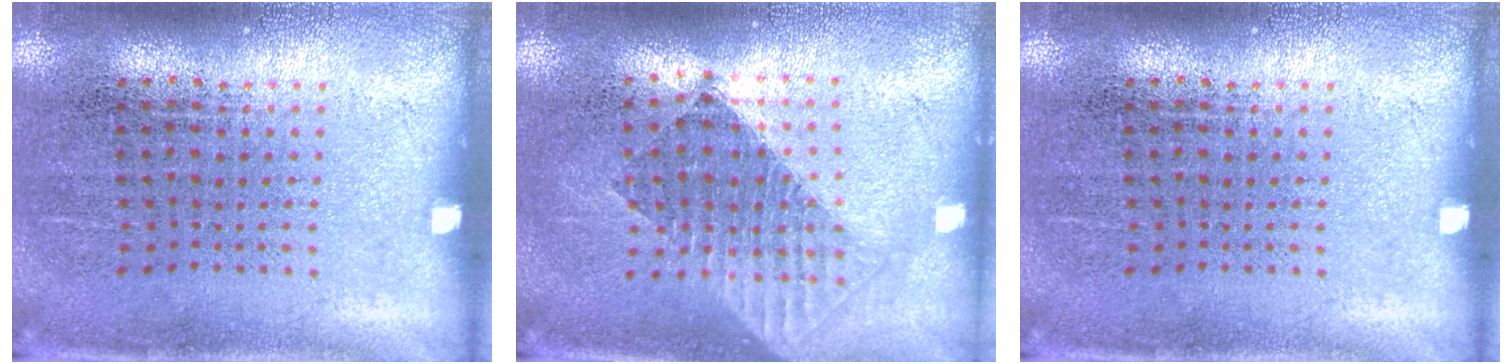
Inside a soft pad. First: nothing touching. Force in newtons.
{"total": 1.6, "press": 1.3, "slide": 0.9}
{"total": 0.0}